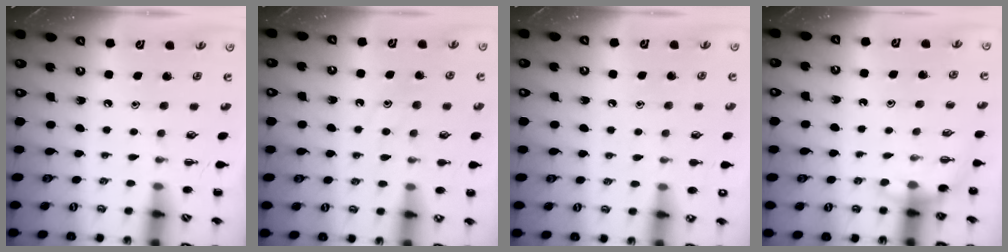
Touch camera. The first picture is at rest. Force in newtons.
{"total": 9.6, "press": 9.5, "slide": 1.4}
{"total": 6.9, "press": 6.6, "slide": 1.9}
{"total": 4.0, "press": 3.9, "slide": 1.1}